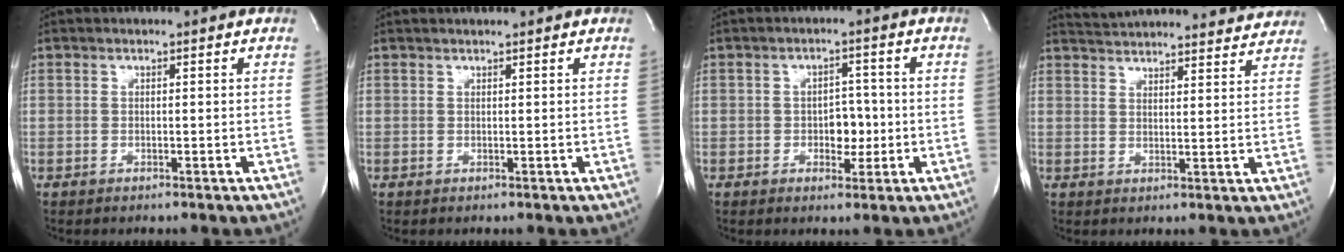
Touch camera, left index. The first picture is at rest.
{"total": 1.6, "force": [1.4, 0.1, 0.6], "torque": [-0.008, 0.013, 0.024]}
{"total": 3.9, "force": [-0.7, 2.5, 2.9], "torque": [-0.033, 0.005, -0.007]}
{"total": 18.2, "force": [17.6, 2.1, 4.1], "torque": [-0.064, -0.007, 0.227]}